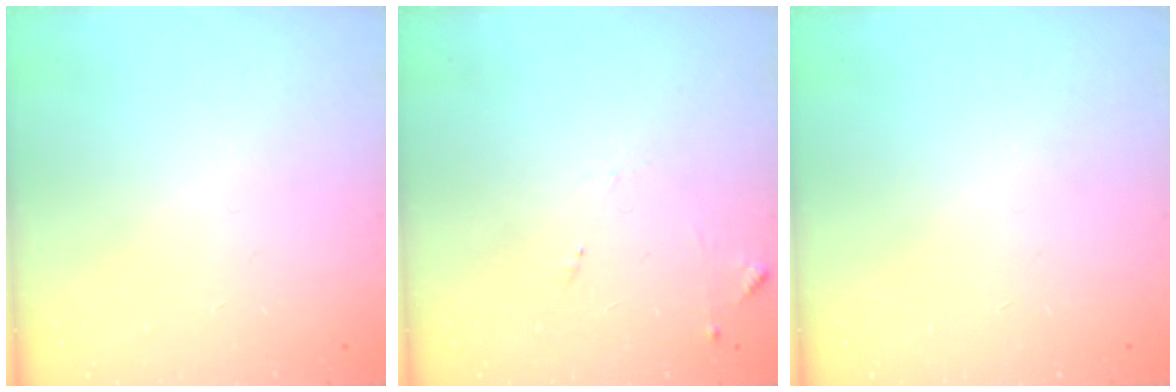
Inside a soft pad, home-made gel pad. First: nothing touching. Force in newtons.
{"total": 6.7, "press": 6.6, "slide": 0.6}
{"total": 0.0}